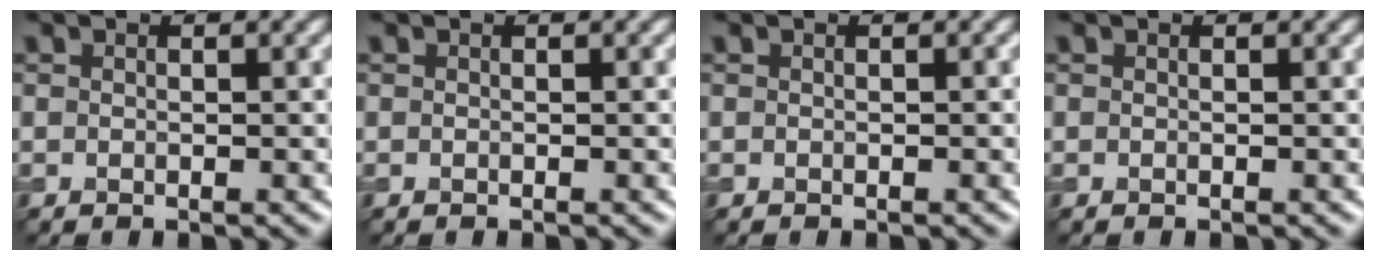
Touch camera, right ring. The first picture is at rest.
{"total": 0.0}
{"total": 0.0}
{"total": 0.0}